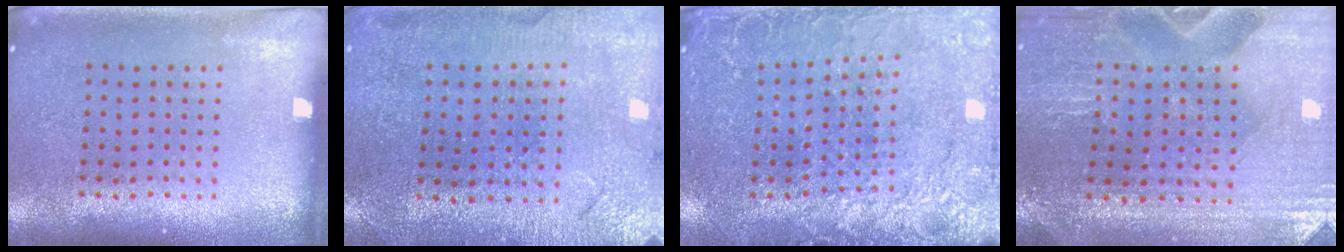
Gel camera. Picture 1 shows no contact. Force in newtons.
{"total": 0.7, "press": 0.7, "slide": 0.1}
{"total": 2.9, "press": 2.8, "slide": 0.7}
{"total": 1.2, "press": 1.2, "slide": 0.0}